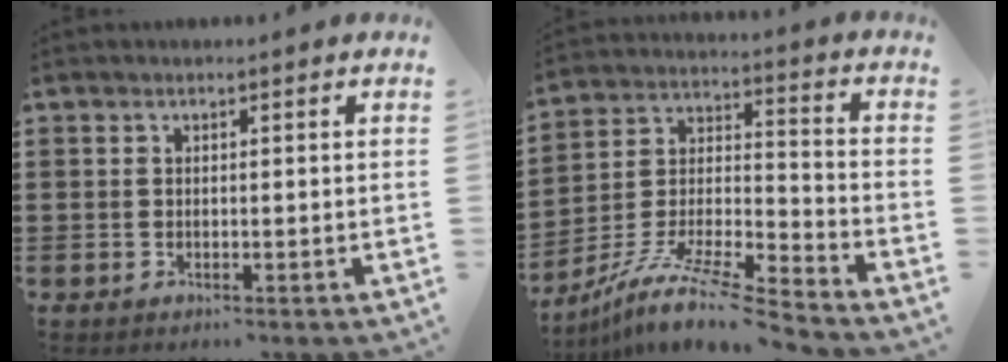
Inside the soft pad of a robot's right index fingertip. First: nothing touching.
{"total": 11.1, "force": [-9.7, 1.0, 5.4], "torque": [-0.108, 0.012, -0.196]}